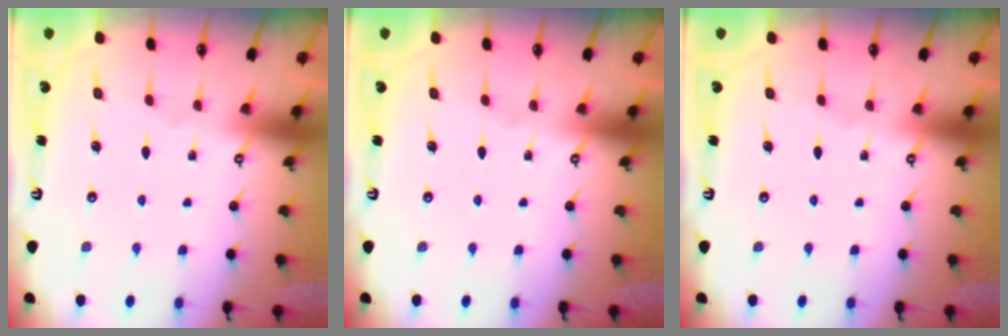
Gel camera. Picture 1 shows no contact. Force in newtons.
{"total": 0.0}
{"total": 0.0}